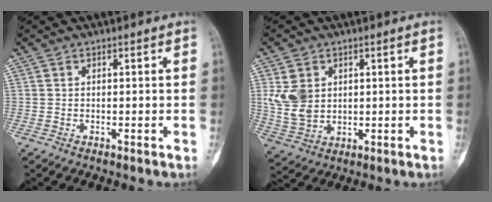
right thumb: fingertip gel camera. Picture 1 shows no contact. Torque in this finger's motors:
{"motor_torque": [-0.32, 0.86, 0.56, 0.55, 0.15]}